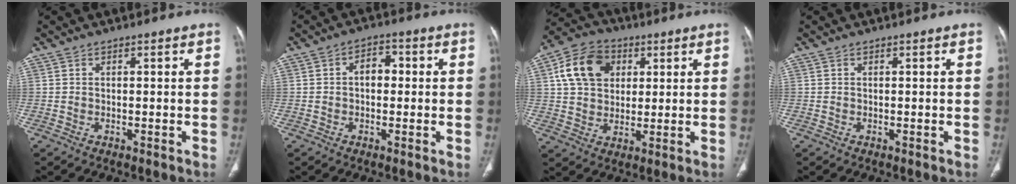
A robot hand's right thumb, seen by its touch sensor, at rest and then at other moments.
{"total": 4.3, "force": [0.2, 2.9, 3.2], "torque": [-0.037, 0.017, -0.005]}
{"total": 12.9, "force": [3.8, 9.7, 7.6], "torque": [-0.118, 0.005, 0.062]}
{"total": 0.0}